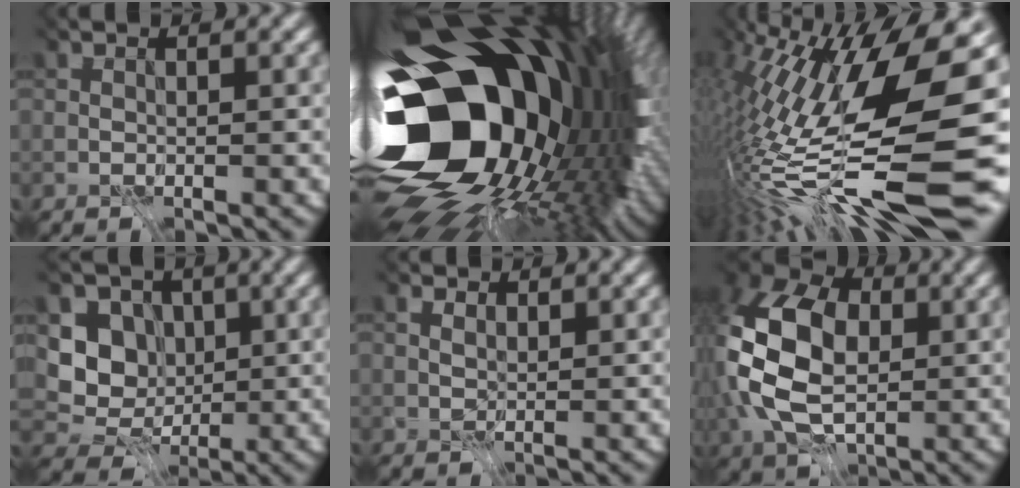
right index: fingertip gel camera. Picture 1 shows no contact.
{"total": 19.6, "force": [-2.4, 13.5, 13.9], "torque": [-0.254, -0.070, -0.007]}
{"total": 16.7, "force": [-4.2, 3.5, 15.8], "torque": [-0.306, -0.020, -0.054]}
{"total": 3.3, "force": [-0.6, 3.0, 1.2], "torque": [-0.028, -0.021, 0.000]}
{"total": 1.3, "force": [0.5, 1.0, 0.7], "torque": [-0.025, -0.004, 0.015]}
{"total": 9.8, "force": [-0.9, 6.4, 7.3], "torque": [-0.184, -0.012, 0.008]}